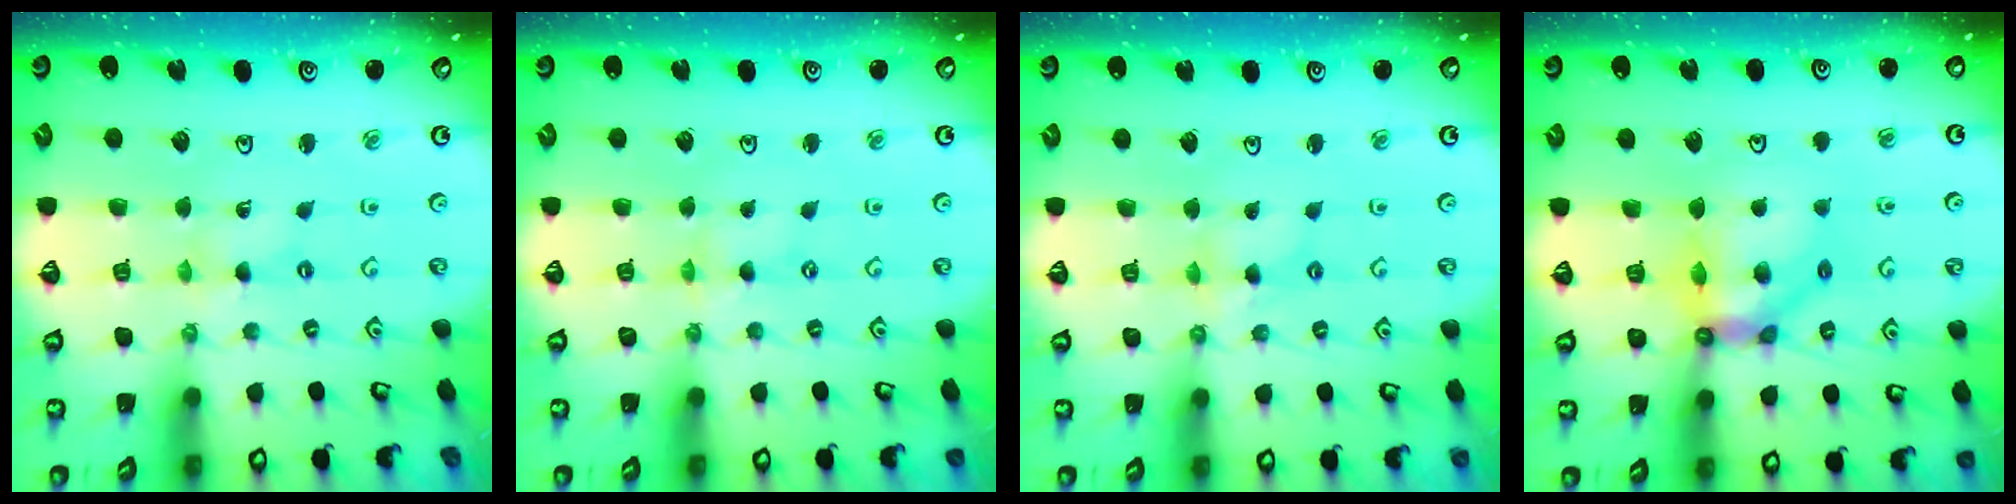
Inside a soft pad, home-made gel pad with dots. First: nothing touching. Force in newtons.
{"total": 0.7, "press": 0.7, "slide": 0.2}
{"total": 3.9, "press": 3.8, "slide": 0.3}
{"total": 11.1, "press": 10.9, "slide": 2.0}